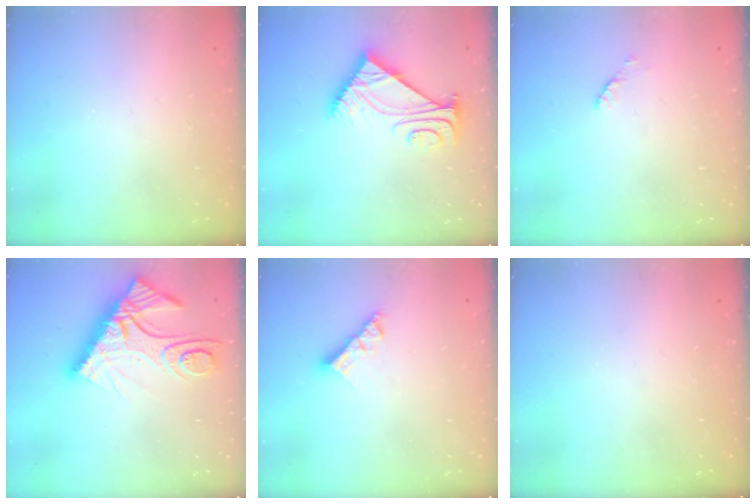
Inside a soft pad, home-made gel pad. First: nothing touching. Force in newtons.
{"total": 8.1, "press": 8.0, "slide": 1.0}
{"total": 2.8, "press": 2.7, "slide": 0.4}
{"total": 16.4, "press": 16.3, "slide": 1.4}
{"total": 6.6, "press": 6.6, "slide": 0.6}
{"total": 0.0}